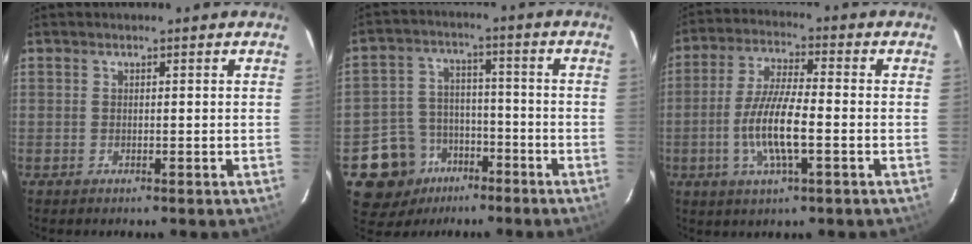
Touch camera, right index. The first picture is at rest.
{"total": 11.5, "force": [-6.3, 9.4, 2.3], "torque": [-0.080, 0.031, -0.089]}
{"total": 10.5, "force": [-2.8, 2.1, 10.0], "torque": [-0.200, -0.003, -0.056]}